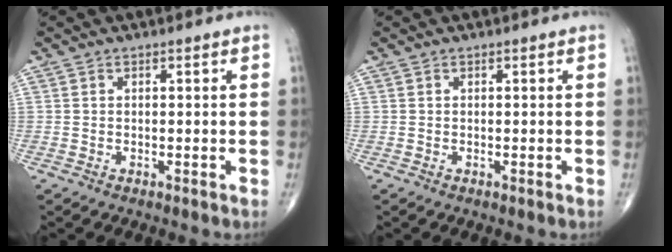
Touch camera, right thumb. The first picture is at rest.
{"total": 0.0}